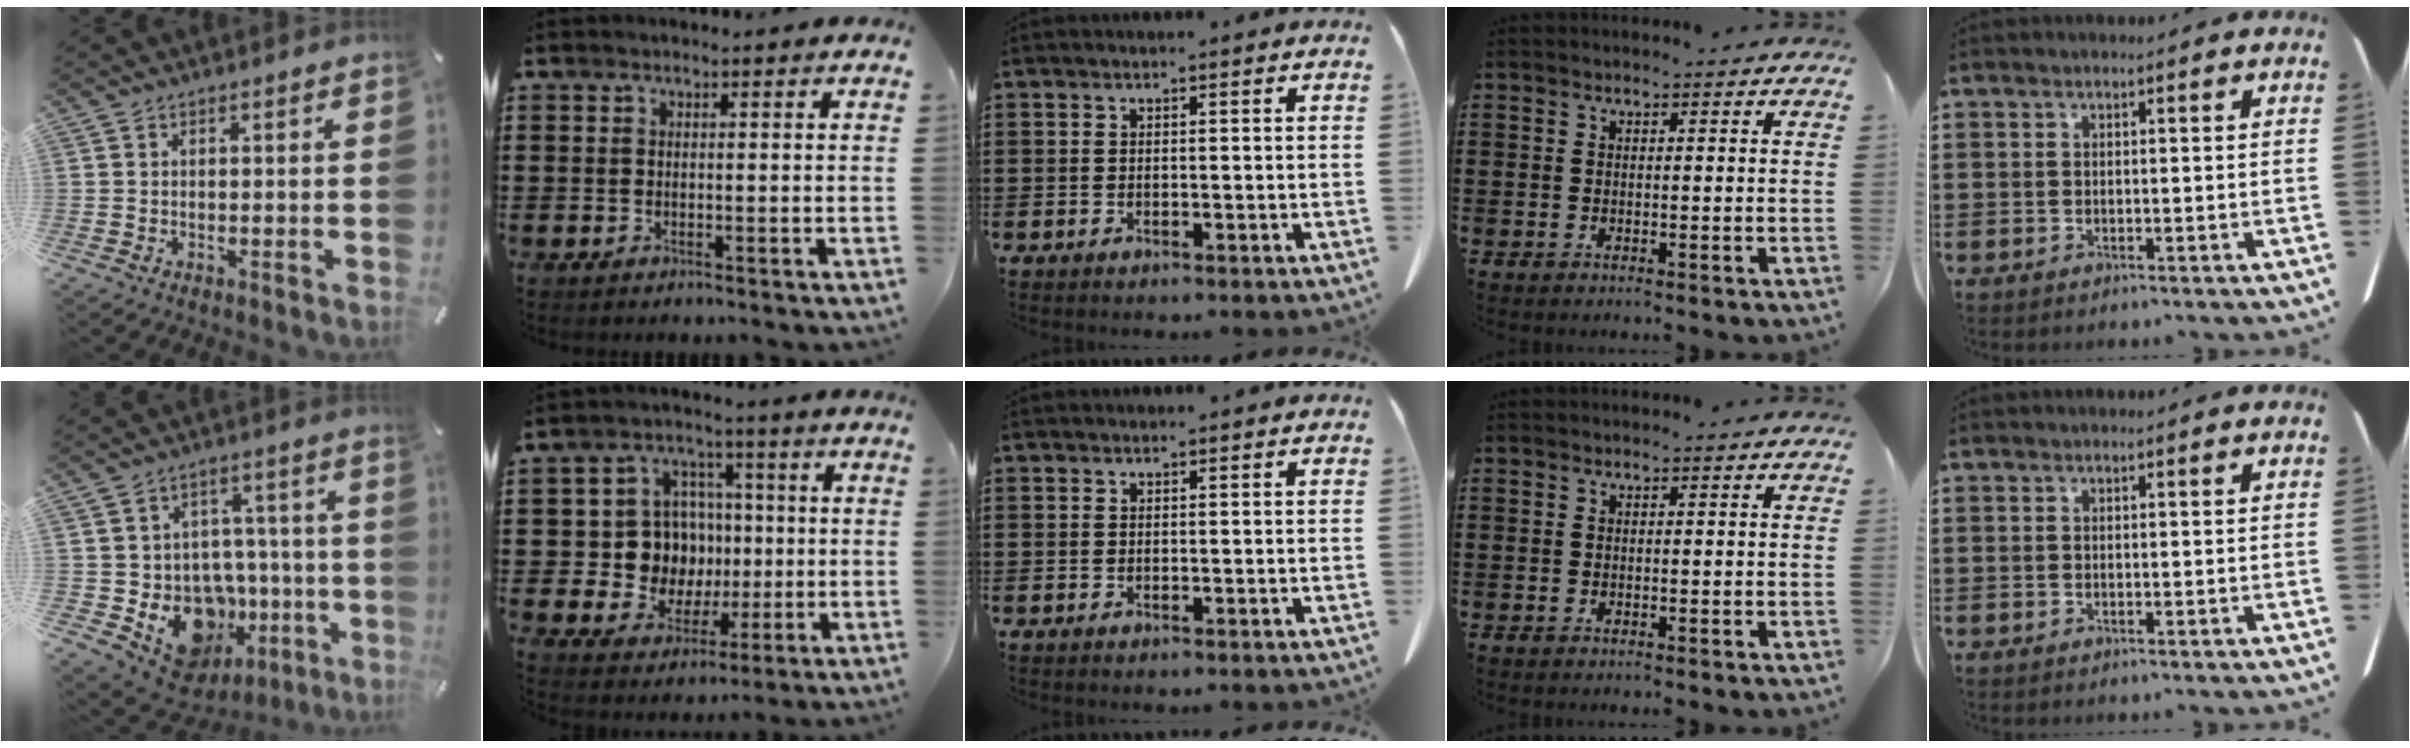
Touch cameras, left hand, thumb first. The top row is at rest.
{"thumb": {"total": 14.8, "force": [-5.1, 12.1, 6.7], "torque": [-0.091, 0.018, -0.064]}, "index": {"total": 10.0, "force": [0.6, 9.4, 3.3], "torque": [-0.085, 0.009, 0.021]}}